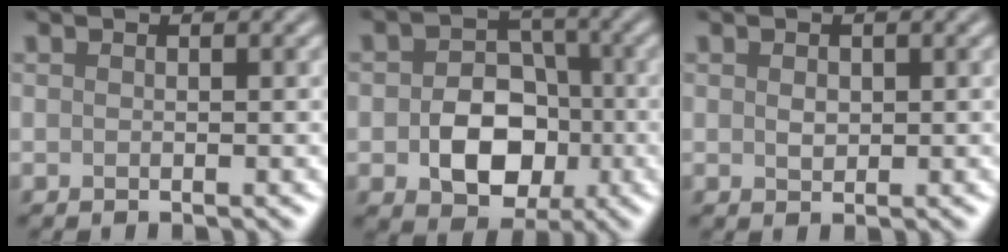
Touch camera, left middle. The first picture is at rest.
{"total": 6.7, "force": [-1.6, 5.1, 4.1], "torque": [-0.063, -0.010, -0.022]}
{"total": 1.1, "force": [0.2, 0.8, 0.7], "torque": [-0.014, -0.003, 0.006]}